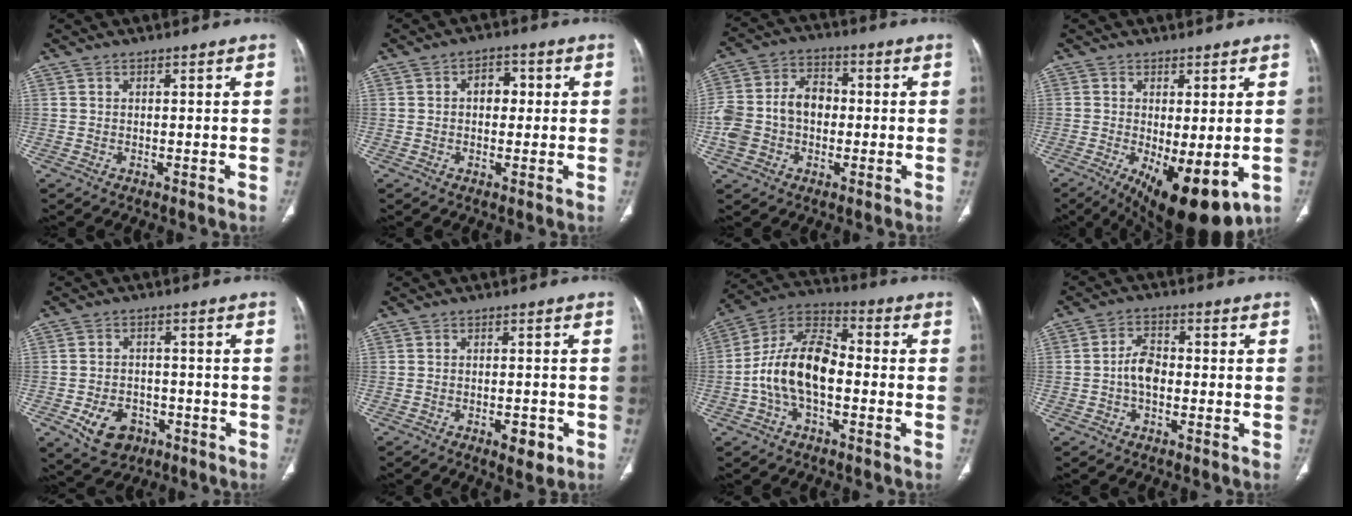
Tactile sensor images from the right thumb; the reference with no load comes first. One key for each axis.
{"total": 4.5, "fx": 0.5, "fy": 3.2, "fz": 3.1, "tx": -0.028, "ty": 0.012, "tz": 0.003}
{"total": 12.7, "fx": -1.2, "fy": 9.5, "fz": 8.4, "tx": -0.155, "ty": 0.040, "tz": -0.026}
{"total": 13.7, "fx": -4.4, "fy": 5.3, "fz": 11.9, "tx": -0.175, "ty": -0.023, "tz": -0.049}
{"total": 8.4, "fx": -3.8, "fy": 6.1, "fz": 4.3, "tx": -0.057, "ty": 0.025, "tz": -0.051}
{"total": 4.3, "fx": -2.1, "fy": 1.9, "fz": 3.3, "tx": -0.039, "ty": 0.005, "tz": -0.025}
{"total": 14.4, "fx": -2.4, "fy": 7.9, "fz": 11.8, "tx": -0.217, "ty": 0.043, "tz": -0.051}
{"total": 5.0, "fx": -1.0, "fy": 3.2, "fz": 3.8, "tx": -0.061, "ty": 0.019, "tz": -0.025}